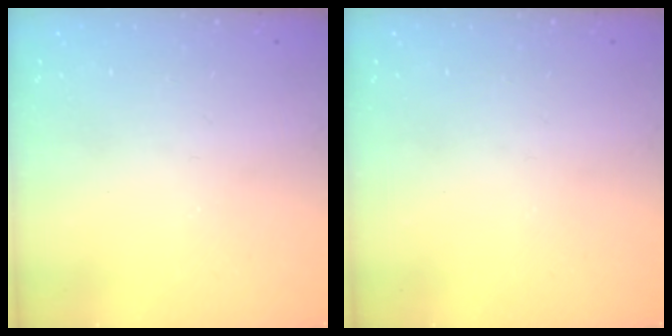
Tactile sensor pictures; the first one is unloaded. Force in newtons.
{"total": 0.0}